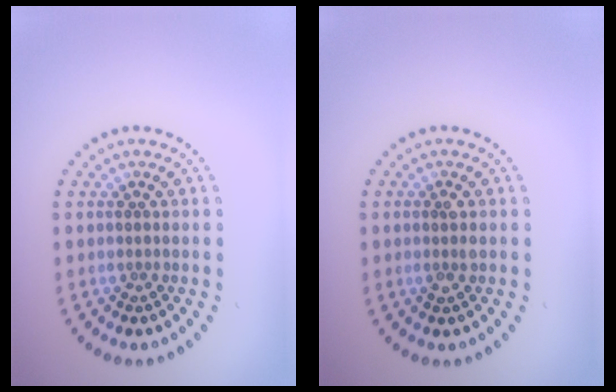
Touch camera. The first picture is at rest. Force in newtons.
{"total": 1.1, "press": 1.0, "slide": 0.4}